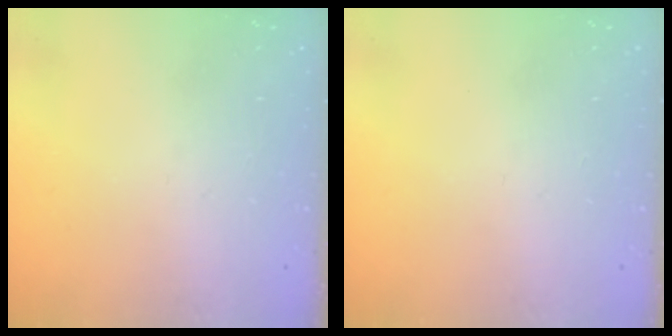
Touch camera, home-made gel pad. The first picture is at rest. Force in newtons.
{"total": 0.0}